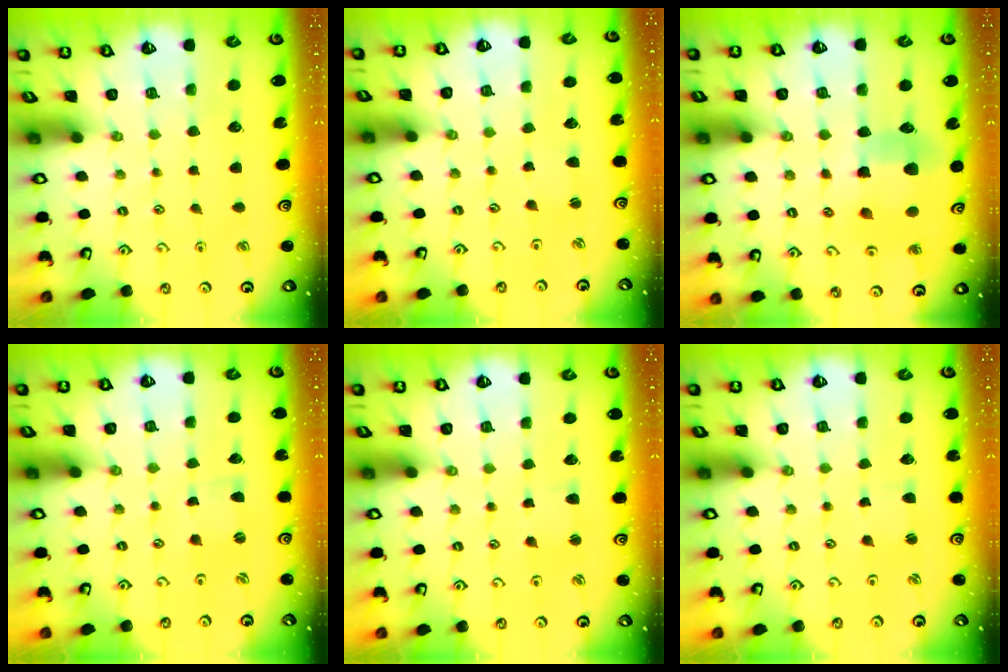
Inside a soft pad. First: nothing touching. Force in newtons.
{"total": 2.1, "press": 2.1, "slide": 0.2}
{"total": 8.8, "press": 8.7, "slide": 1.1}
{"total": 0.0}
{"total": 2.3, "press": 2.3, "slide": 0.4}
{"total": 1.5, "press": 1.4, "slide": 0.2}